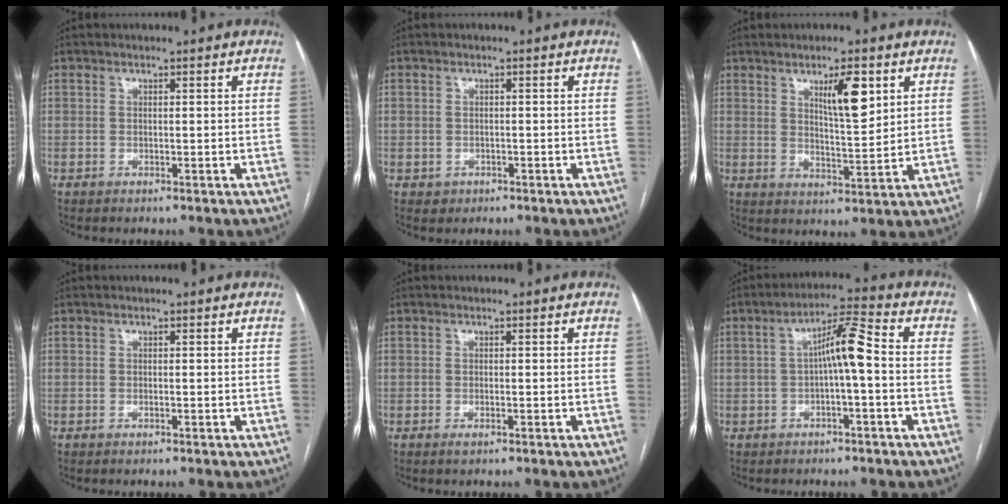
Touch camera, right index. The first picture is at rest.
{"total": 1.8, "force": [-0.6, 1.7, 0.1], "torque": [0.003, 0.007, -0.006]}
{"total": 7.1, "force": [3.4, 1.4, 6.1], "torque": [-0.103, -0.005, 0.058]}
{"total": 0.0}
{"total": 0.5, "force": [-0.3, 0.0, 0.4], "torque": [-0.007, -0.001, -0.006]}
{"total": 6.4, "force": [-0.3, 0.5, 6.4], "torque": [-0.105, 0.025, -0.006]}